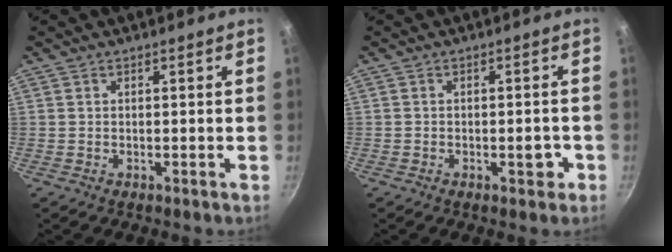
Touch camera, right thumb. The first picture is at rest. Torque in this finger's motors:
{"motor_torque": [3.50, 1.51, 0.91, -1.32, 0.11]}